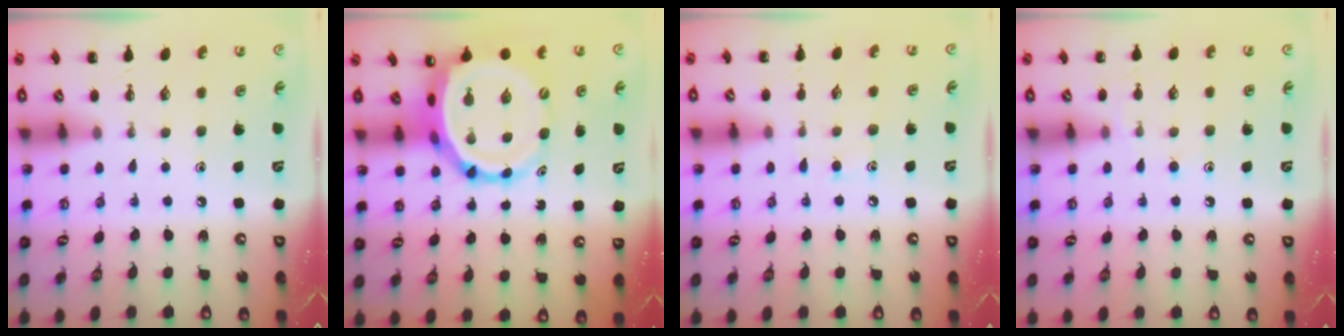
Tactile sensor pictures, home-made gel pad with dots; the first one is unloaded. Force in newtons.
{"total": 9.2, "press": 8.7, "slide": 2.8}
{"total": 5.7, "press": 5.4, "slide": 1.8}
{"total": 5.6, "press": 5.2, "slide": 2.1}